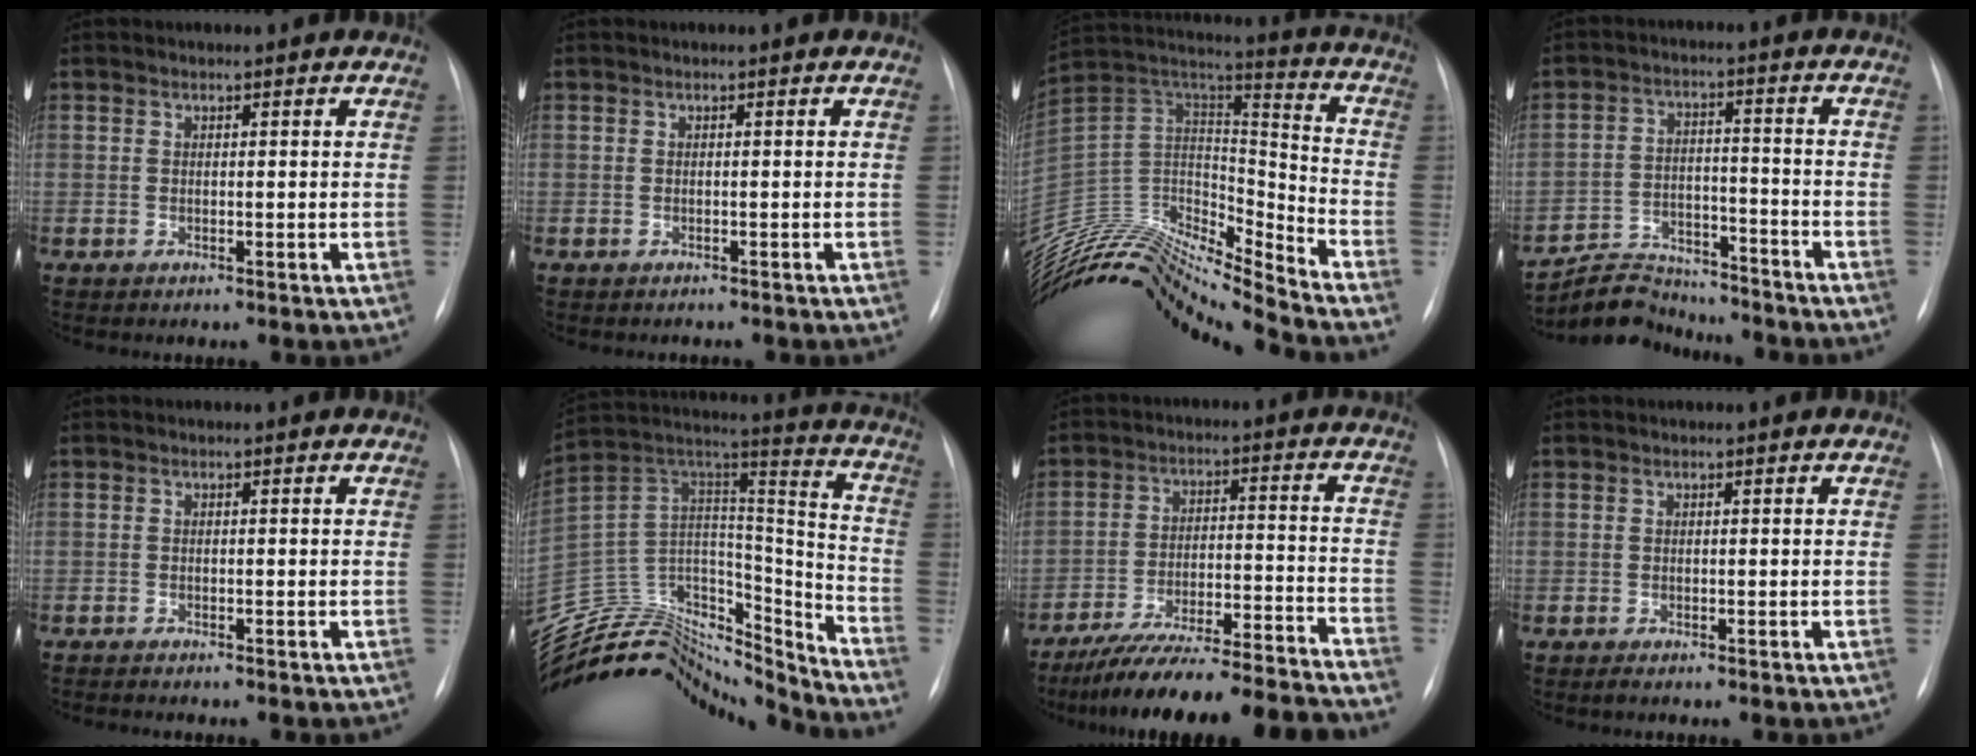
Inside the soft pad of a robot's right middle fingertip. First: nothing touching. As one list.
[{"total": 1.6, "force": [-1.5, 0.5, 0.4], "torque": [-0.012, -0.005, -0.015]}, {"total": 21.7, "force": [-20.7, 1.1, 6.4], "torque": [-0.114, 0.052, -0.360]}, {"total": 9.8, "force": [-9.6, 2.2, 0.3], "torque": [-0.006, 0.028, -0.164]}, {"total": 1.5, "force": [-1.4, 0.0, 0.6], "torque": [-0.010, -0.002, -0.019]}, {"total": 23.8, "force": [-22.6, 6.1, 4.1], "torque": [-0.087, 0.076, -0.367]}, {"total": 20.6, "force": [-19.0, 0.5, 8.0], "torque": [-0.124, -0.004, -0.286]}, {"total": 0.6, "force": [-0.5, 0.0, 0.3], "torque": [-0.008, -0.002, -0.008]}]